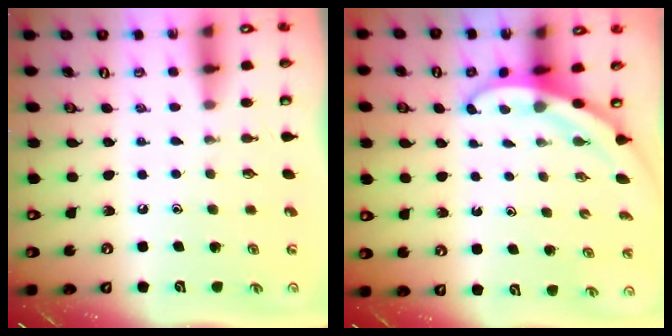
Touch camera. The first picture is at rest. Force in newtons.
{"total": 3.0, "press": 3.0, "slide": 0.1}